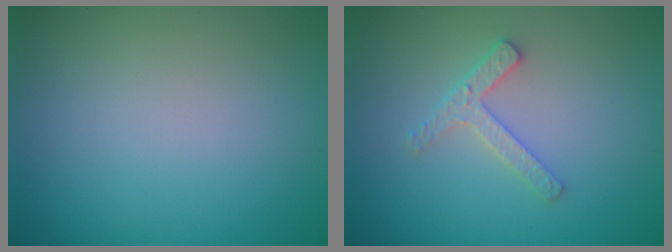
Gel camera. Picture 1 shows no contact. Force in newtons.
{"total": 2.3, "press": 2.2, "slide": 0.4}